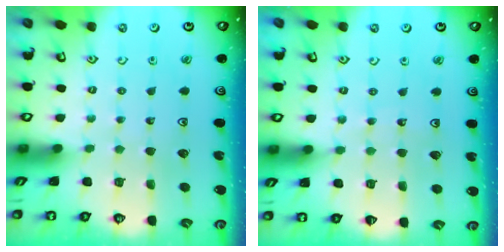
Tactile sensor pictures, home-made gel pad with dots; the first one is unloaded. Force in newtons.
{"total": 5.8, "press": 5.7, "slide": 0.6}